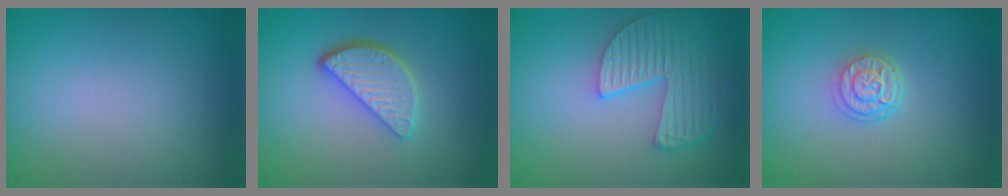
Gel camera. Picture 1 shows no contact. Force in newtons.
{"total": 4.0, "press": 3.2, "slide": 2.4}
{"total": 5.3, "press": 4.2, "slide": 3.2}
{"total": 2.8, "press": 2.1, "slide": 1.8}